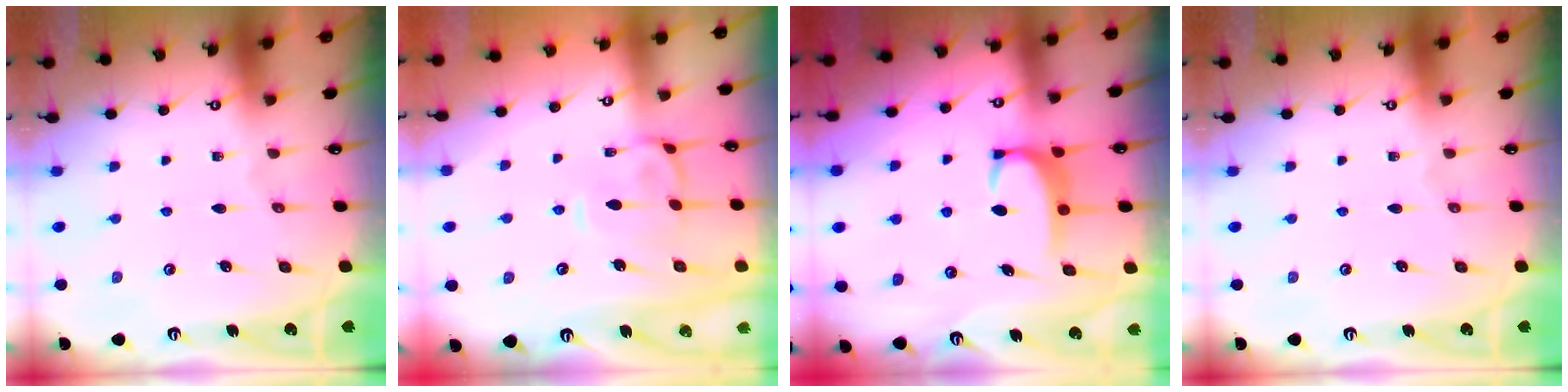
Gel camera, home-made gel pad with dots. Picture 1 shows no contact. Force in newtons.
{"total": 2.4, "press": 2.2, "slide": 1.1}
{"total": 2.7, "press": 2.6, "slide": 0.5}
{"total": 0.0}